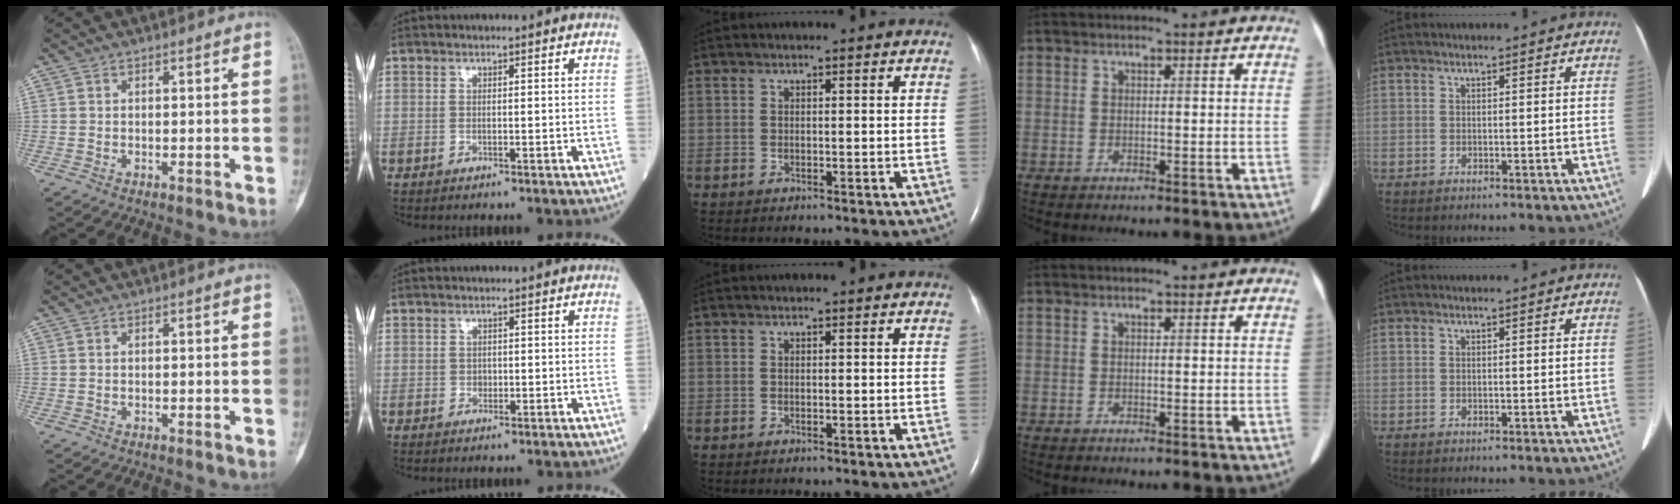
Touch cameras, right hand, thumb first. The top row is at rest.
{"index": {"total": 0.7, "force": [-0.2, 0.7, 0.3], "torque": [-0.002, 0.003, -0.004]}}